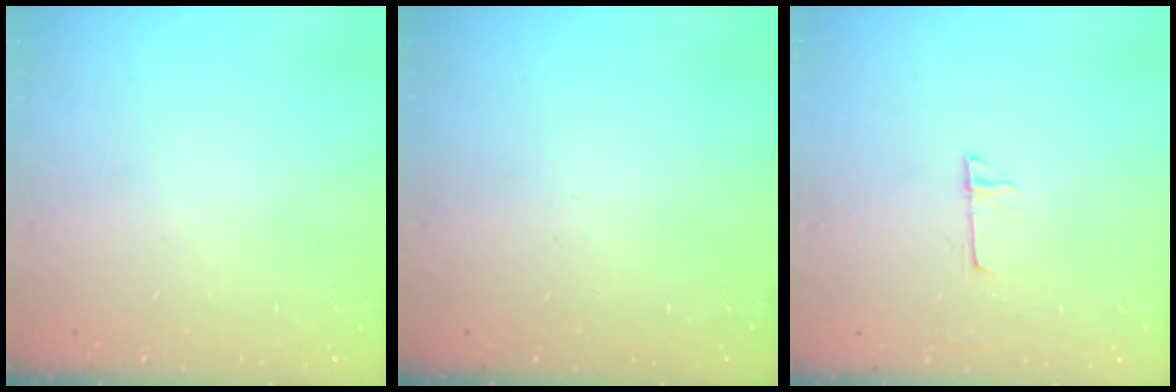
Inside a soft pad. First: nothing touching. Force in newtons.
{"total": 0.0}
{"total": 4.4, "press": 4.4, "slide": 0.5}